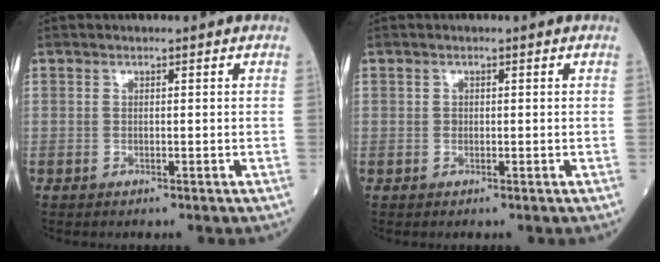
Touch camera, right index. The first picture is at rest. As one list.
[{"total": 0.7, "force": [0.1, 0.6, 0.2], "torque": [-0.002, 0.002, 0.001]}]